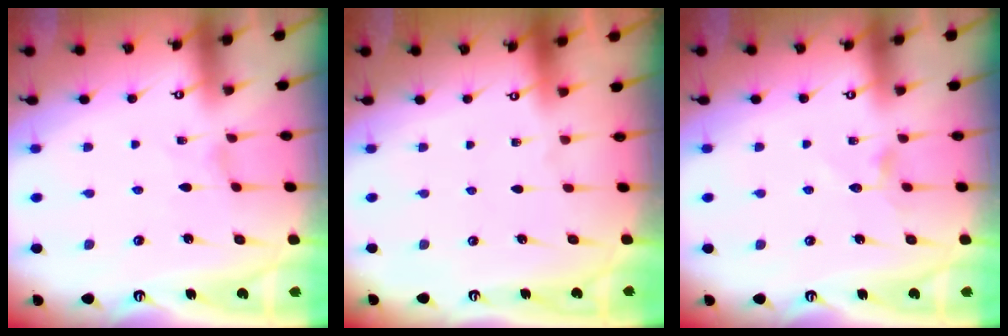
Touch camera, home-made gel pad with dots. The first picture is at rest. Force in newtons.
{"total": 0.0}
{"total": 4.1, "press": 4.1, "slide": 0.5}